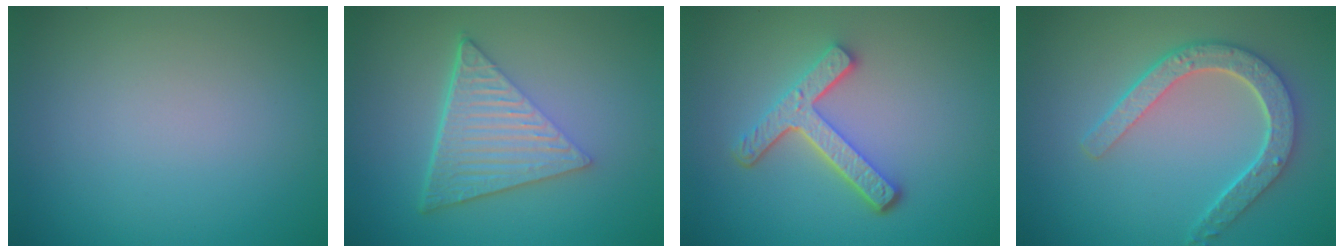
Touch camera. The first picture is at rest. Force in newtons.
{"total": 6.8, "press": 4.5, "slide": 5.1}
{"total": 4.4, "press": 3.3, "slide": 2.9}
{"total": 4.9, "press": 3.9, "slide": 3.0}